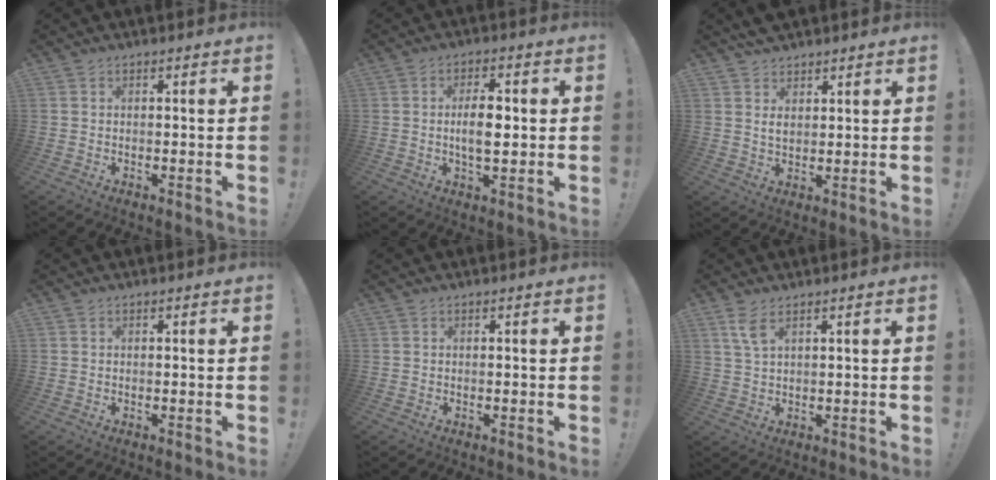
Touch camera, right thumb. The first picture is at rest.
{"total": 7.3, "force": [-0.1, 3.3, 6.6], "torque": [-0.111, -0.002, -0.010]}
{"total": 4.5, "force": [3.2, 2.6, 1.9], "torque": [-0.028, -0.016, 0.058]}
{"total": 0.0}
{"total": 0.0}
{"total": 4.7, "force": [2.6, 1.4, 3.6], "torque": [-0.067, -0.007, 0.046]}